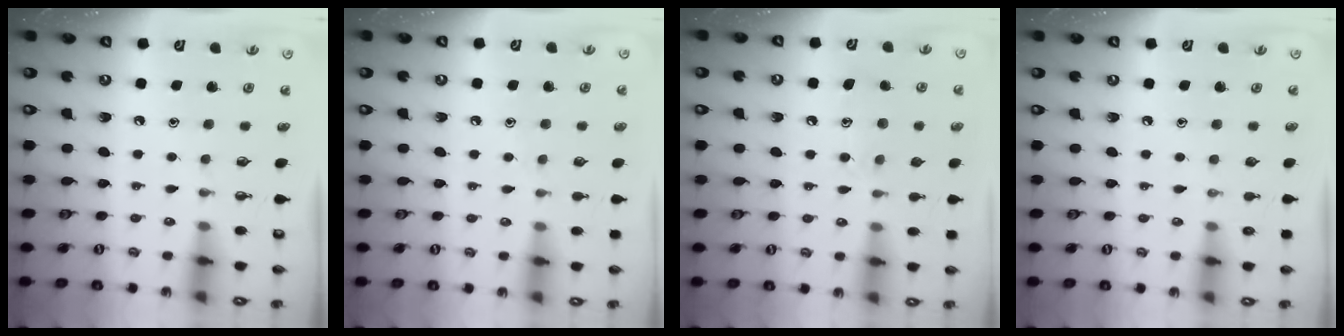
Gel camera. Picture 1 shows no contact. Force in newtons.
{"total": 5.8, "press": 5.8, "slide": 0.7}
{"total": 10.6, "press": 10.6, "slide": 0.8}
{"total": 0.0}